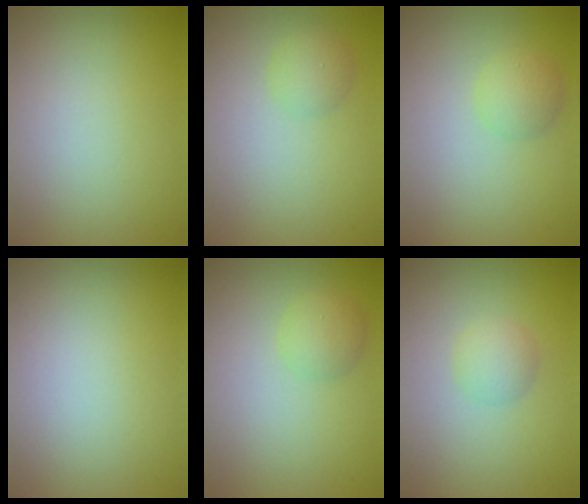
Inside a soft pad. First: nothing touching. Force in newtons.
{"total": 1.6, "press": 1.6, "slide": 0.1}
{"total": 1.8, "press": 1.8, "slide": 0.1}
{"total": 0.0}
{"total": 1.8, "press": 1.8, "slide": 0.1}
{"total": 1.8, "press": 1.8, "slide": 0.0}